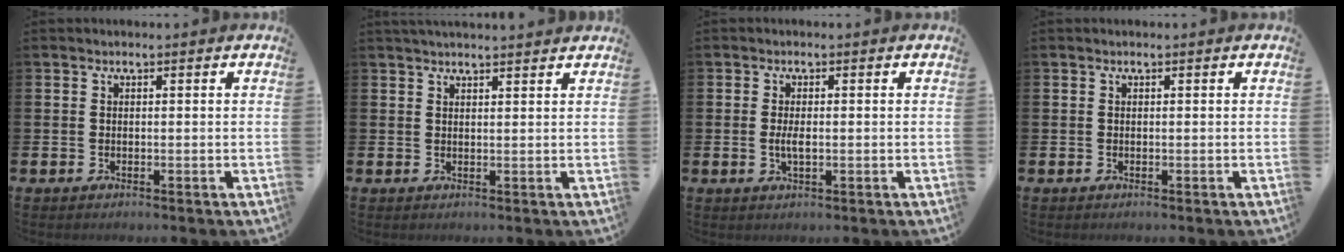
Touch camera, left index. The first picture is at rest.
{"total": 2.1, "force": [2.1, 0.0, 0.3], "torque": [-0.002, -0.009, 0.036]}
{"total": 2.2, "force": [-0.1, 0.8, 2.0], "torque": [-0.032, -0.002, -0.004]}
{"total": 0.0}